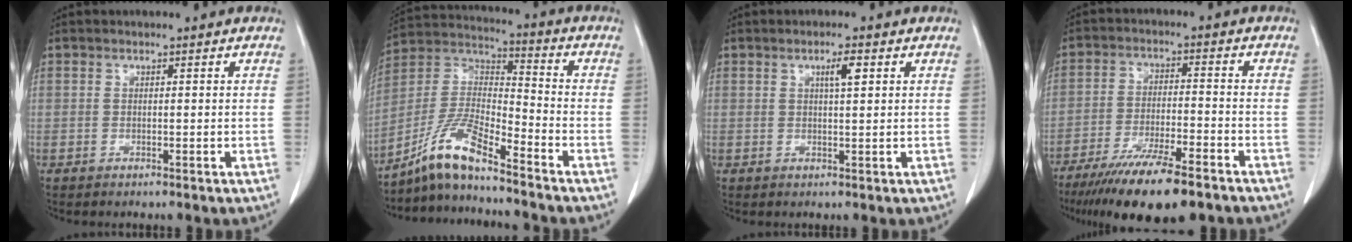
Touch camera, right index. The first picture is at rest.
{"total": 9.9, "force": [-8.1, 0.6, 5.7], "torque": [-0.128, 0.009, -0.158]}
{"total": 2.5, "force": [0.9, 0.2, 2.3], "torque": [-0.041, 0.001, 0.015]}
{"total": 14.7, "force": [-11.1, 2.2, 9.5], "torque": [-0.159, -0.035, -0.181]}